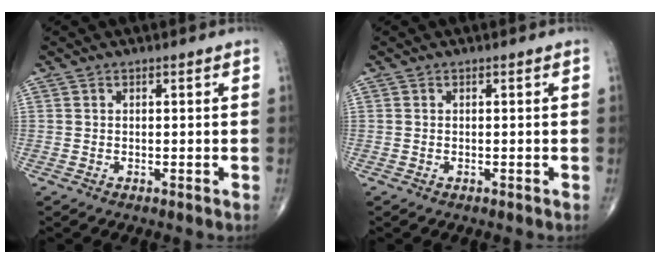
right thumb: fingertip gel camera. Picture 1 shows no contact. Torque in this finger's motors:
{"motor_torque": [0.09, -0.06, -0.14, -0.25, 0.00]}